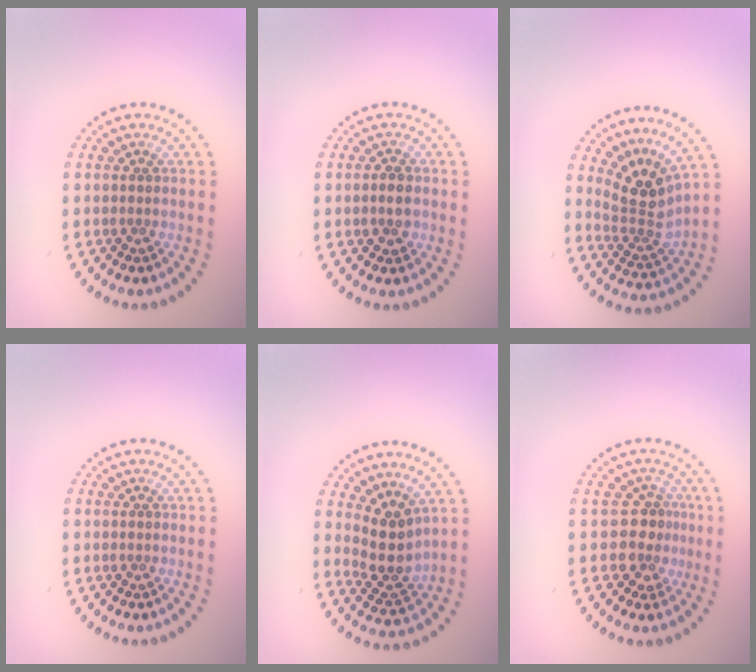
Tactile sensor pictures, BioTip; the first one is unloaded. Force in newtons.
{"total": 1.8, "press": 1.8, "slide": 0.3}
{"total": 3.8, "press": 2.6, "slide": 2.8}
{"total": 0.0}
{"total": 3.5, "press": 2.7, "slide": 2.2}
{"total": 2.8, "press": 2.3, "slide": 1.6}